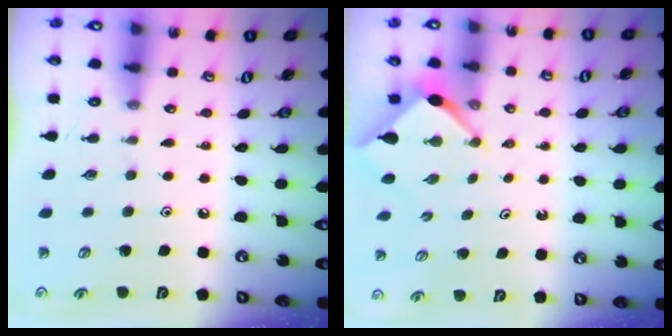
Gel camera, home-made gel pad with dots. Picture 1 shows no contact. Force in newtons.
{"total": 3.3, "press": 3.3, "slide": 0.3}